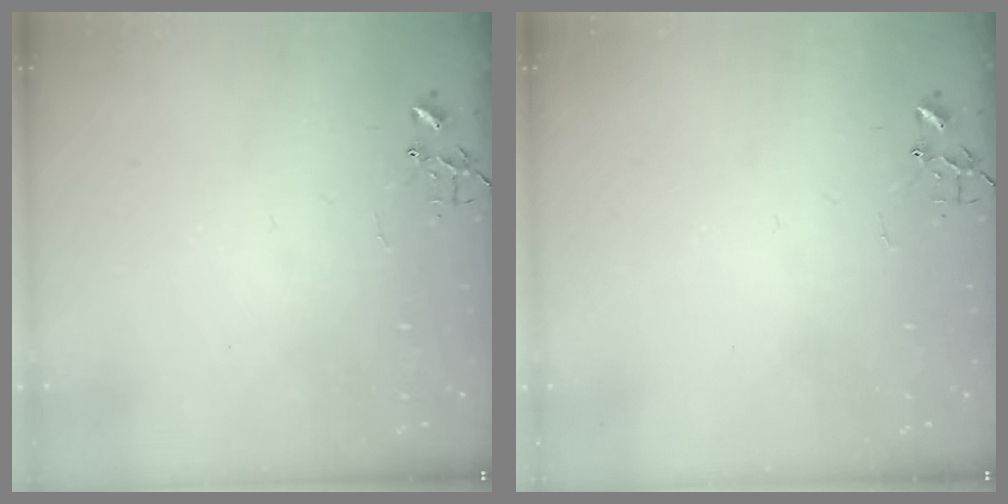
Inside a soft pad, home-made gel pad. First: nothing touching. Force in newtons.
{"total": 0.0}